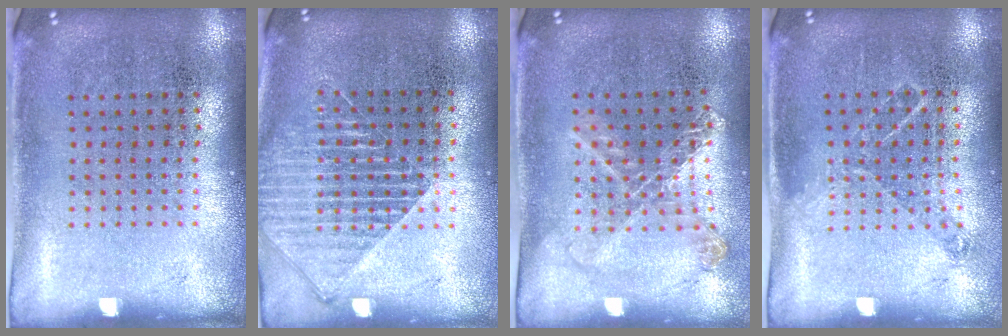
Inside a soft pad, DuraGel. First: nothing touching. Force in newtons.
{"total": 1.5, "press": 1.4, "slide": 0.7}
{"total": 1.2, "press": 1.1, "slide": 0.2}
{"total": 0.8, "press": 0.8, "slide": 0.2}